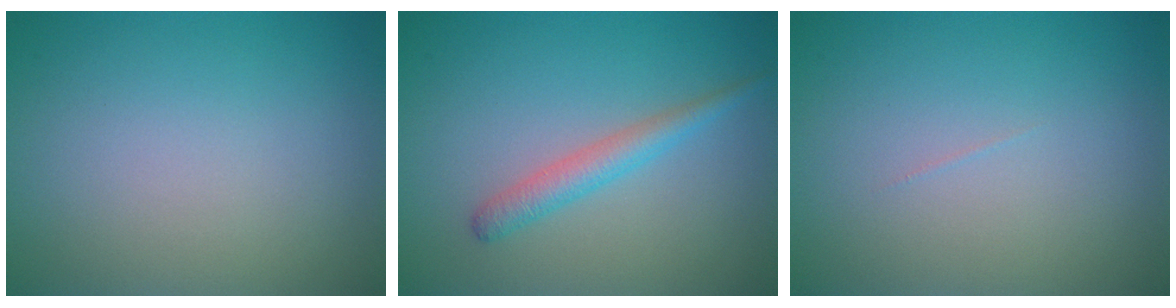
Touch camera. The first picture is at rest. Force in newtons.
{"total": 2.3, "press": 2.3, "slide": 0.0}
{"total": 0.0}